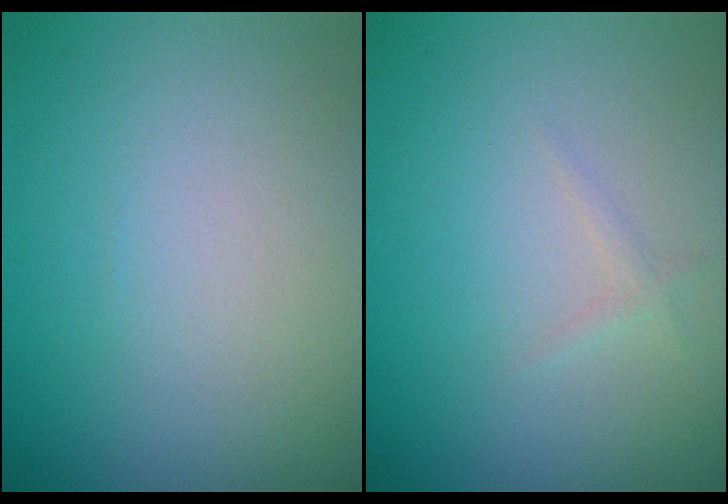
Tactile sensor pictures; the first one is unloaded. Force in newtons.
{"total": 0.6, "press": 0.6, "slide": 0.1}